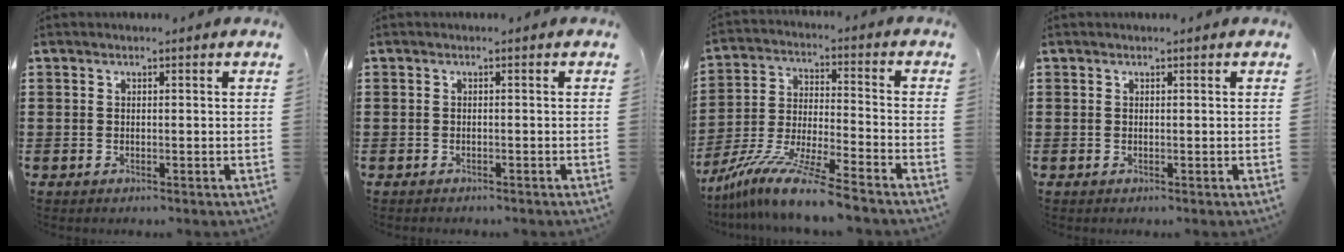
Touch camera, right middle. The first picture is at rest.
{"total": 0.7, "force": [-0.7, 0.2, 0.0], "torque": [0.000, 0.001, -0.015]}
{"total": 11.2, "force": [-9.8, -0.6, 5.3], "torque": [-0.101, 0.002, -0.195]}
{"total": 0.0}